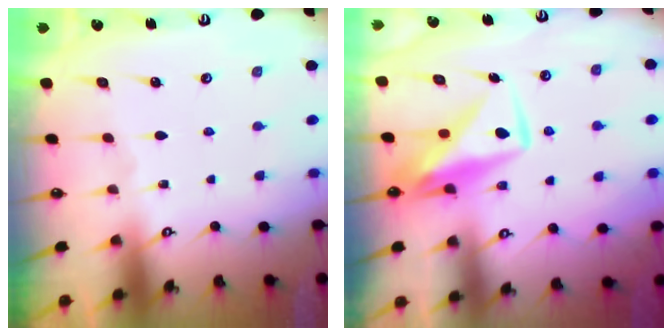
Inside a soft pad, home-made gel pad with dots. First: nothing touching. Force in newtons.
{"total": 10.2, "press": 10.2, "slide": 0.8}